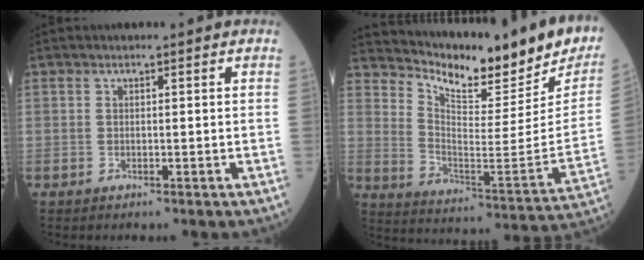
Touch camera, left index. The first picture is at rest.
{"total": 20.1, "force": [17.9, 5.0, 7.7], "torque": [-0.124, -0.062, 0.248]}